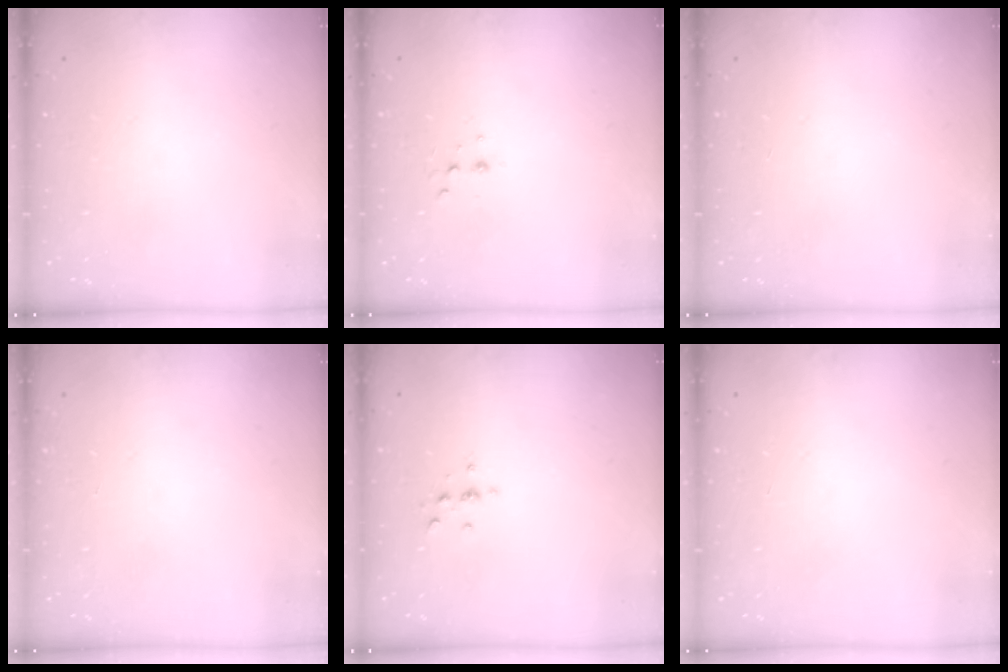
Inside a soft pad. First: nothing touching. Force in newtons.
{"total": 2.3, "press": 2.2, "slide": 0.6}
{"total": 0.0}
{"total": 0.0}
{"total": 2.2, "press": 2.1, "slide": 0.2}
{"total": 0.0}